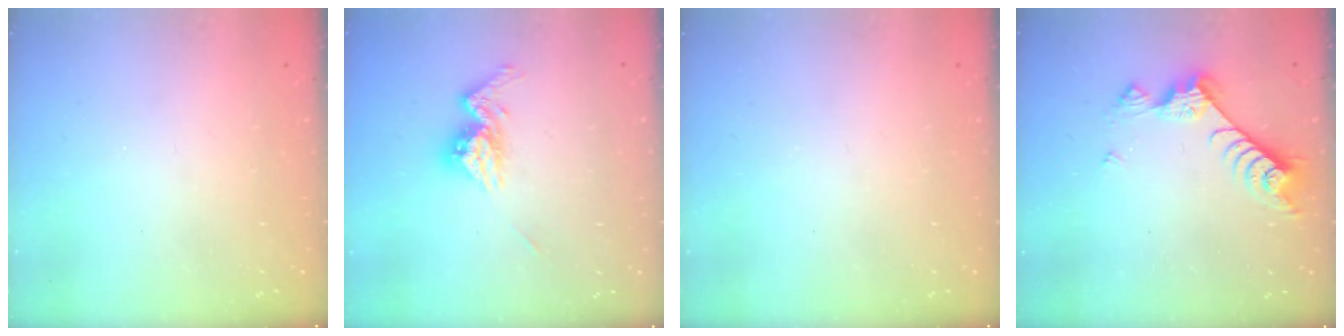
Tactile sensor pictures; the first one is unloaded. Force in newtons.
{"total": 10.6, "press": 10.6, "slide": 1.0}
{"total": 0.0}
{"total": 8.4, "press": 8.3, "slide": 0.8}